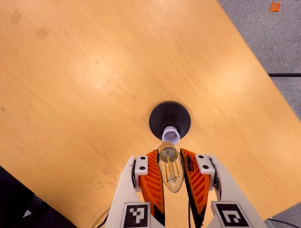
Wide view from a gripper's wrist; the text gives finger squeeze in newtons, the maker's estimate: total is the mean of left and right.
{"total": 24.3, "left": 27.4, "right": 21.1}